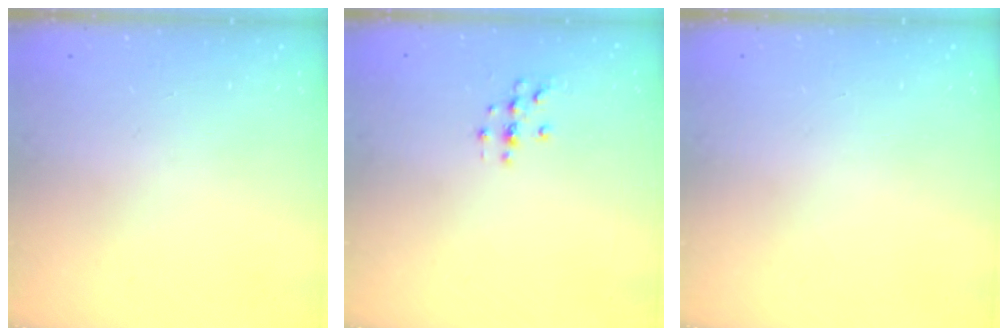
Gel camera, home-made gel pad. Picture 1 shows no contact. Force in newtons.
{"total": 2.0, "press": 2.0, "slide": 0.2}
{"total": 0.0}